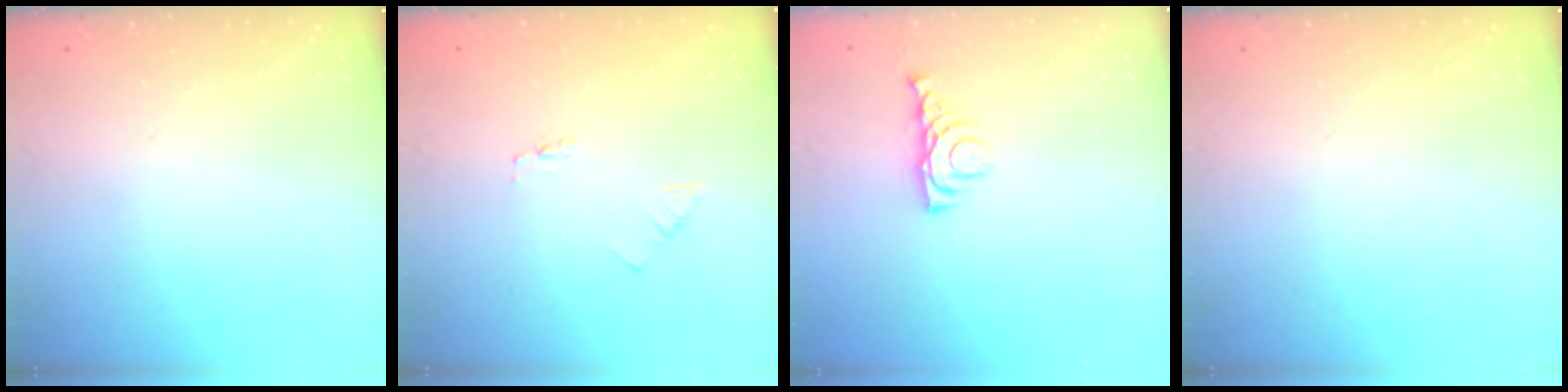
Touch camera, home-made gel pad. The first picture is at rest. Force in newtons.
{"total": 1.8, "press": 1.8, "slide": 0.2}
{"total": 5.5, "press": 5.4, "slide": 1.1}
{"total": 0.0}